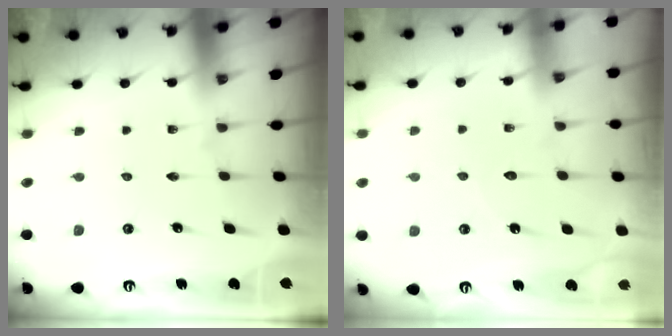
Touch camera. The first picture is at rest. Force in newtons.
{"total": 5.4, "press": 5.4, "slide": 0.6}